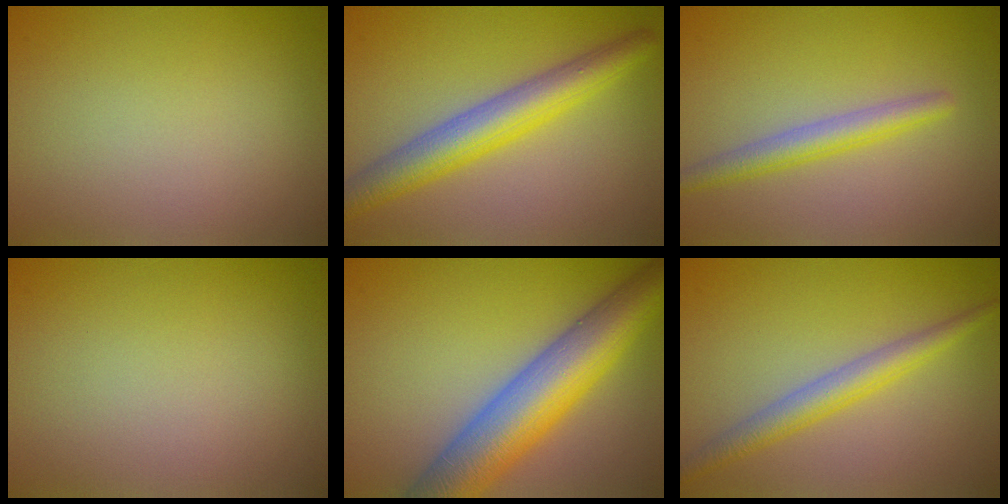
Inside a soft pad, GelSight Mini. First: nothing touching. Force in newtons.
{"total": 5.7, "press": 5.7, "slide": 0.1}
{"total": 2.8, "press": 2.8, "slide": 0.1}
{"total": 0.0}
{"total": 10.8, "press": 10.8, "slide": 0.3}
{"total": 3.2, "press": 3.2, "slide": 0.2}